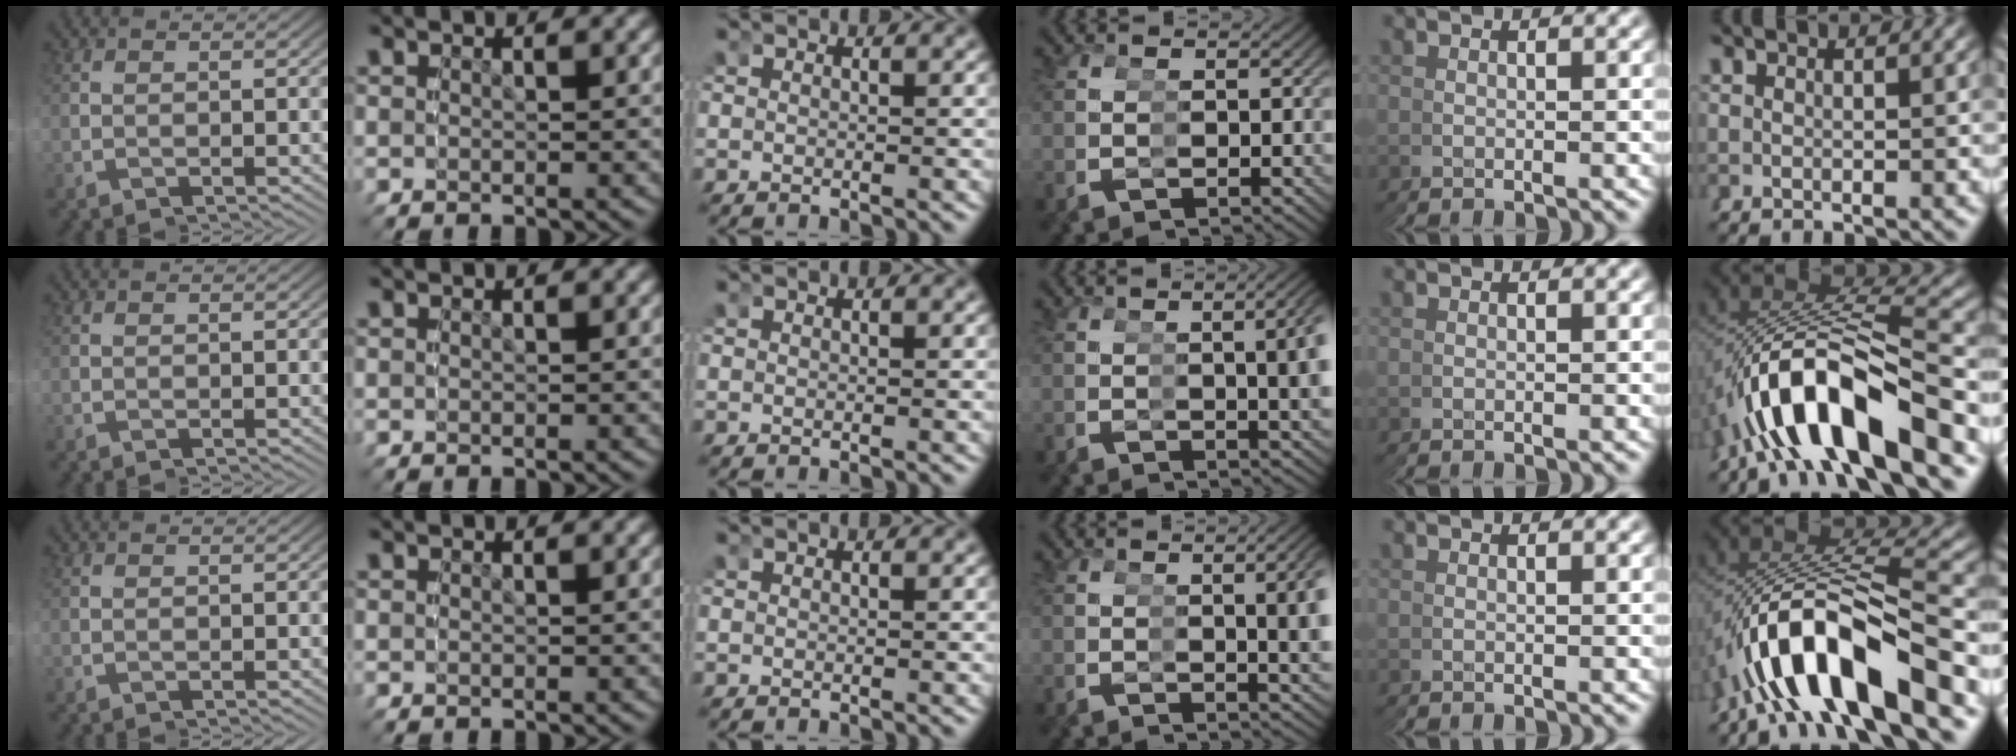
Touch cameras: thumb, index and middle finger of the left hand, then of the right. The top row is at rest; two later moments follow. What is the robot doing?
{"motion": "grasp_and_lifting", "object": "cup"}